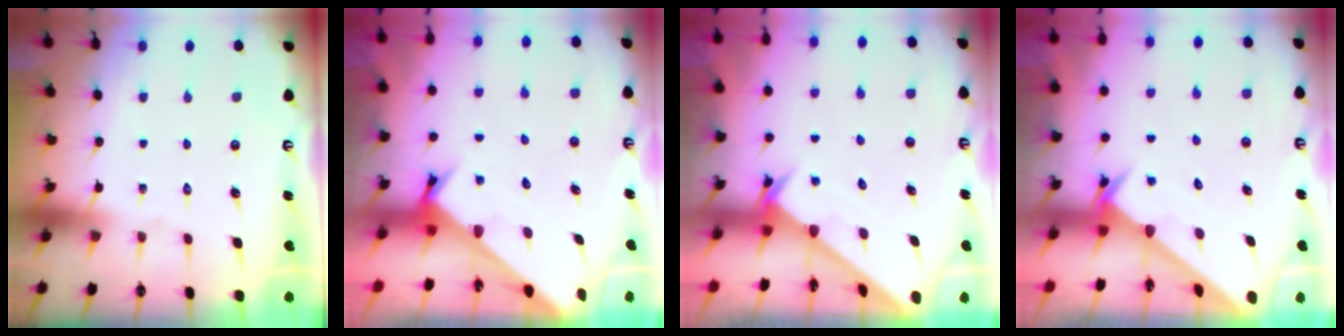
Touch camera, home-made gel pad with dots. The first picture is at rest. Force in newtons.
{"total": 2.5, "press": 2.5, "slide": 0.2}
{"total": 2.2, "press": 2.2, "slide": 0.2}
{"total": 2.4, "press": 2.4, "slide": 0.2}